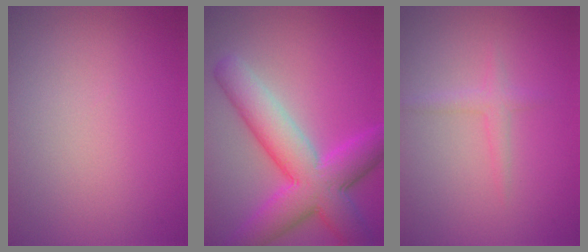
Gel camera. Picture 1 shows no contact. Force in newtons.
{"total": 8.5, "press": 8.5, "slide": 0.2}
{"total": 1.3, "press": 1.3, "slide": 0.1}